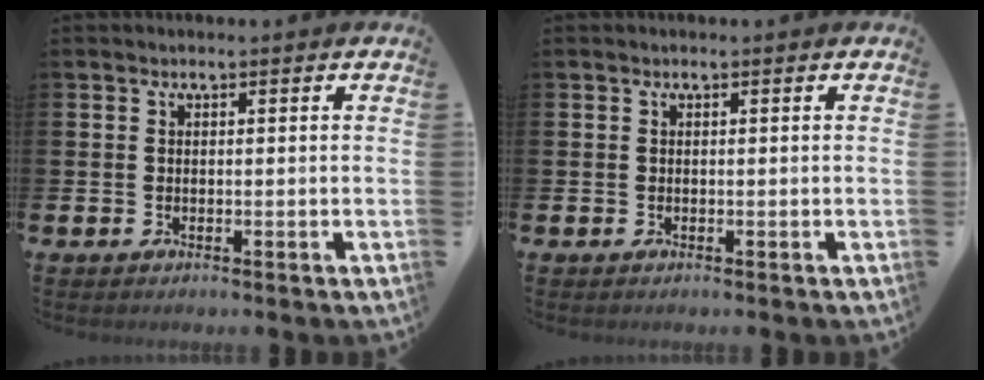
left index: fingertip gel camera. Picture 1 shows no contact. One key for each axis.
{"total": 0.0}